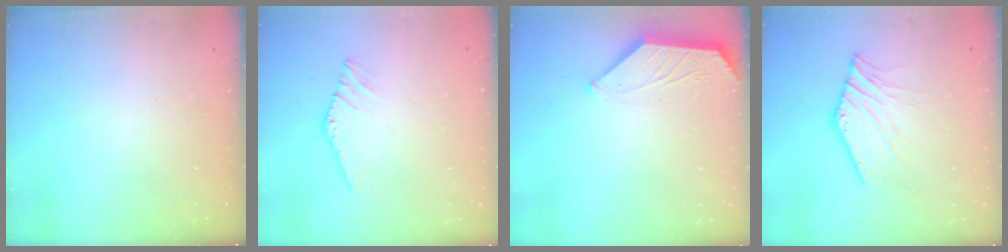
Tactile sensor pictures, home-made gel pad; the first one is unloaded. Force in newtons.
{"total": 0.5, "press": 0.4, "slide": 0.3}
{"total": 1.7, "press": 1.6, "slide": 0.3}
{"total": 6.4, "press": 6.3, "slide": 1.3}